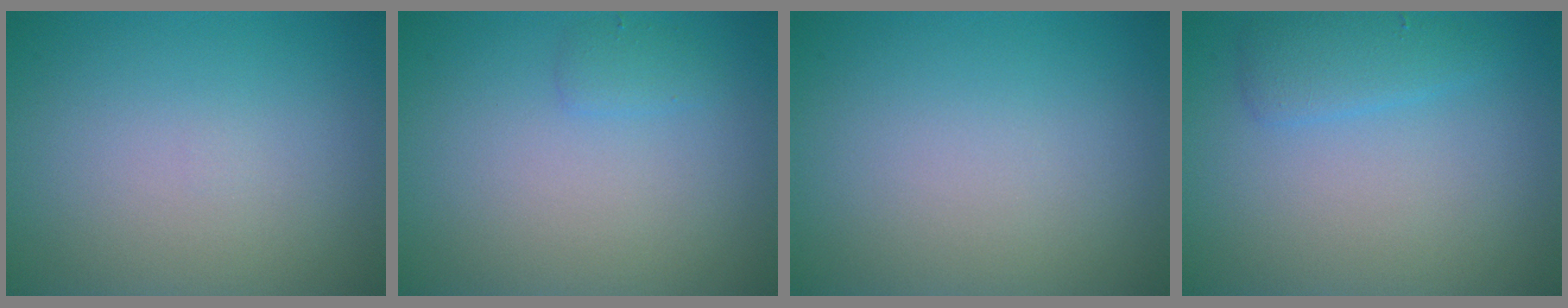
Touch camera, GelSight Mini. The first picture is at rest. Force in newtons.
{"total": 1.0, "press": 0.9, "slide": 0.1}
{"total": 0.0}
{"total": 2.1, "press": 2.1, "slide": 0.2}